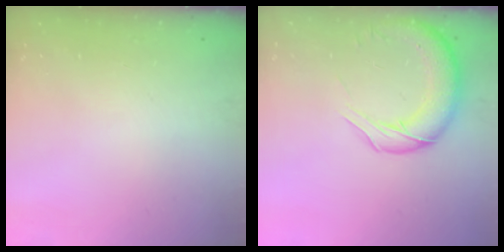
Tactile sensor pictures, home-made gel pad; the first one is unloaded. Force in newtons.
{"total": 13.8, "press": 13.4, "slide": 3.5}